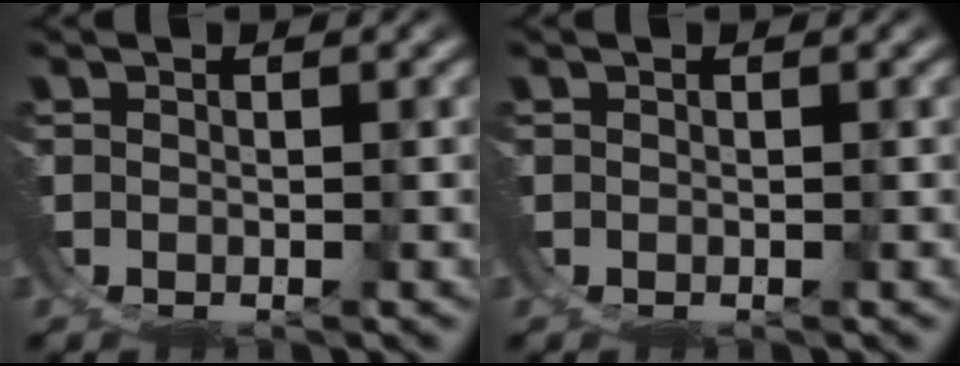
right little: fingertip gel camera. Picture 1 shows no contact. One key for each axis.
{"total": 0.0}